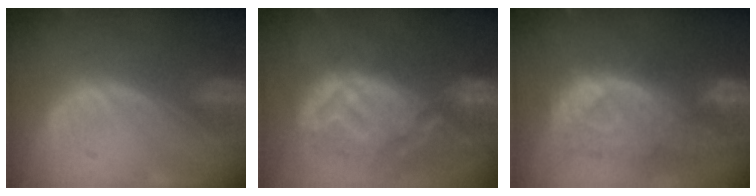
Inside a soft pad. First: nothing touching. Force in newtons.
{"total": 12.5, "press": 11.1, "slide": 5.7}
{"total": 11.2, "press": 9.7, "slide": 5.6}